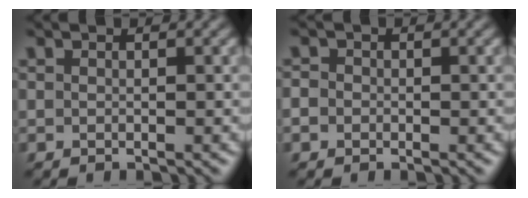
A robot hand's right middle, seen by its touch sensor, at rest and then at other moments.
{"total": 1.3, "force": [-0.2, 1.2, 0.4], "torque": [-0.006, -0.002, -0.008]}